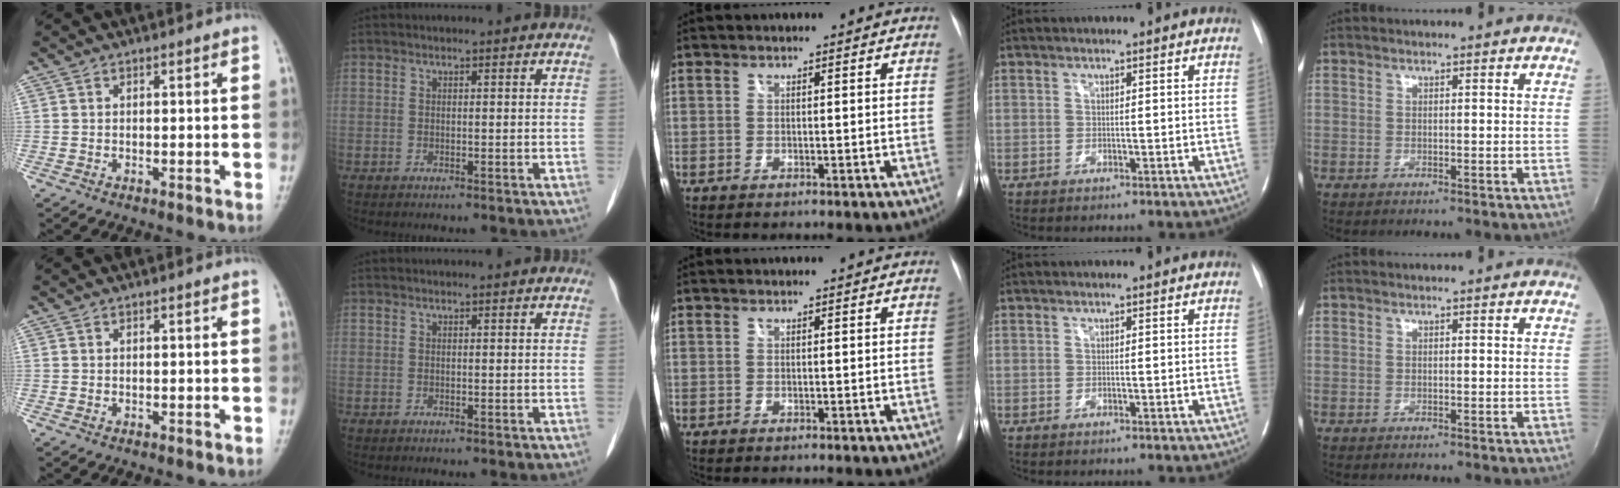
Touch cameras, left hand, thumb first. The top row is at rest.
{}